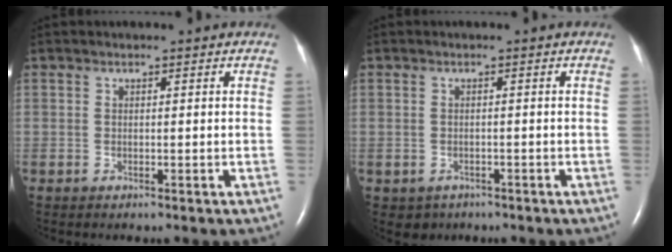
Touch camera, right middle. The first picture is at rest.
{"total": 2.3, "force": [-1.4, 1.8, 0.2], "torque": [-0.009, 0.005, -0.016]}